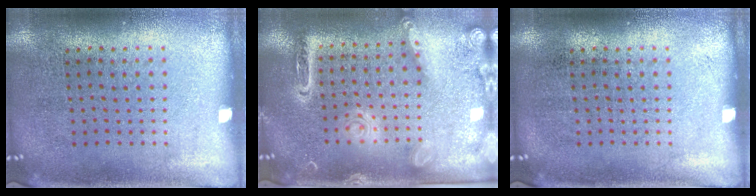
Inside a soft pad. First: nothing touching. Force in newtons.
{"total": 2.2, "press": 1.9, "slide": 1.1}
{"total": 0.0}